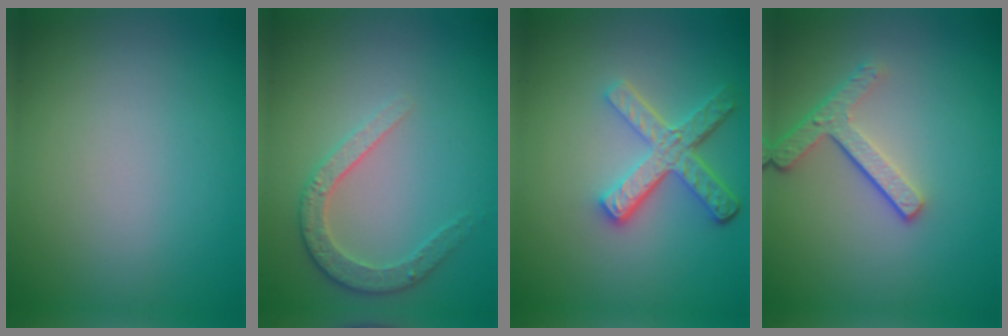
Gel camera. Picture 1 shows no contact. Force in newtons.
{"total": 2.6, "press": 2.5, "slide": 0.8}
{"total": 4.6, "press": 3.5, "slide": 3.1}
{"total": 3.2, "press": 2.5, "slide": 2.0}